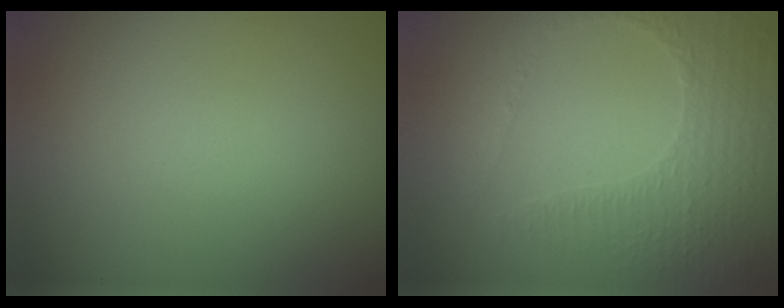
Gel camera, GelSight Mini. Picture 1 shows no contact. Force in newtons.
{"total": 4.6, "press": 3.3, "slide": 3.2}